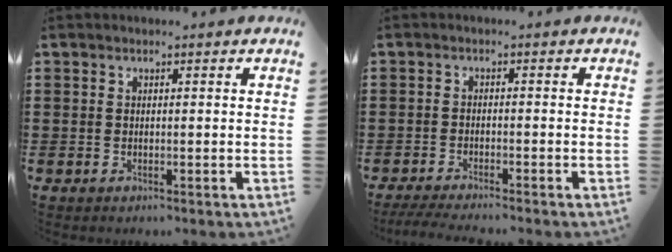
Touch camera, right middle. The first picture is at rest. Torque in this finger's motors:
{"motor_torque": [0.04, 0.01, 0.03, 0.02]}